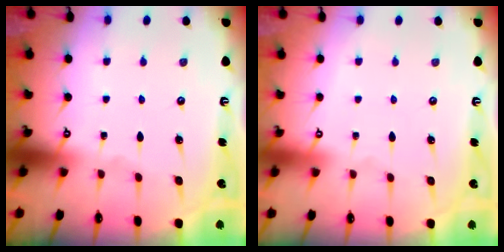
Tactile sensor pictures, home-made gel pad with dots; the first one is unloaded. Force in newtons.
{"total": 3.9, "press": 3.9, "slide": 0.1}